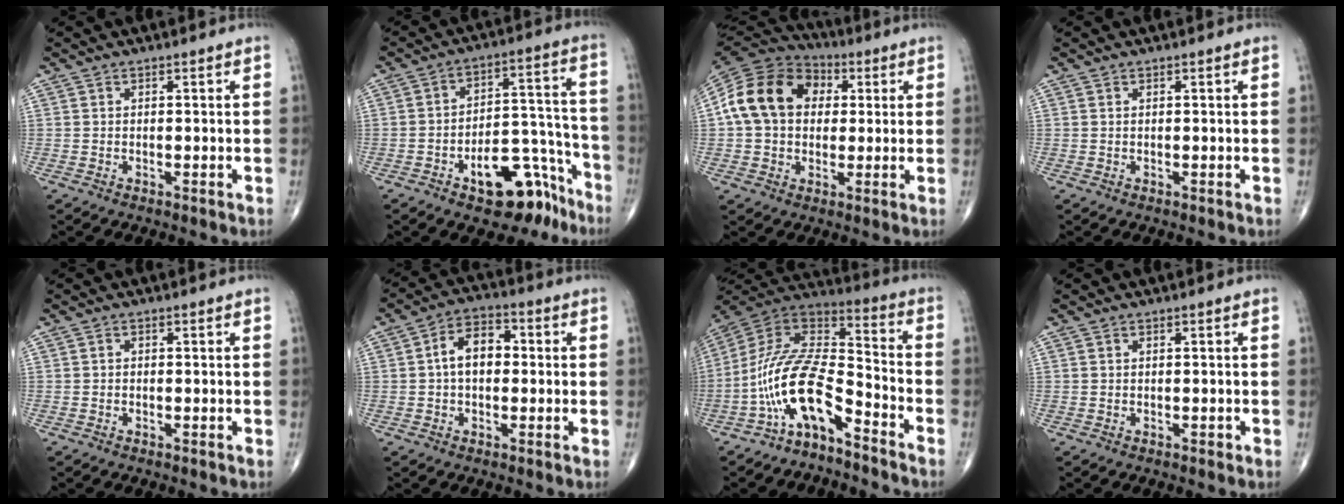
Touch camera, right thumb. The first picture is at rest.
{"total": 15.6, "force": [-9.2, 7.6, 9.9], "torque": [-0.087, 0.093, -0.129]}
{"total": 17.0, "force": [2.7, 13.0, 10.7], "torque": [-0.185, 0.026, 0.039]}
{"total": 0.0}
{"total": 0.5, "force": [-0.2, 0.4, 0.2], "torque": [0.002, 0.003, -0.008]}
{"total": 8.0, "force": [0.4, 5.2, 6.1], "torque": [-0.087, 0.027, -0.004]}
{"total": 14.6, "force": [-8.3, 5.7, 10.6], "torque": [-0.201, 0.095, -0.161]}
{"total": 0.6, "force": [-0.1, 0.4, 0.4], "torque": [-0.006, 0.000, -0.002]}